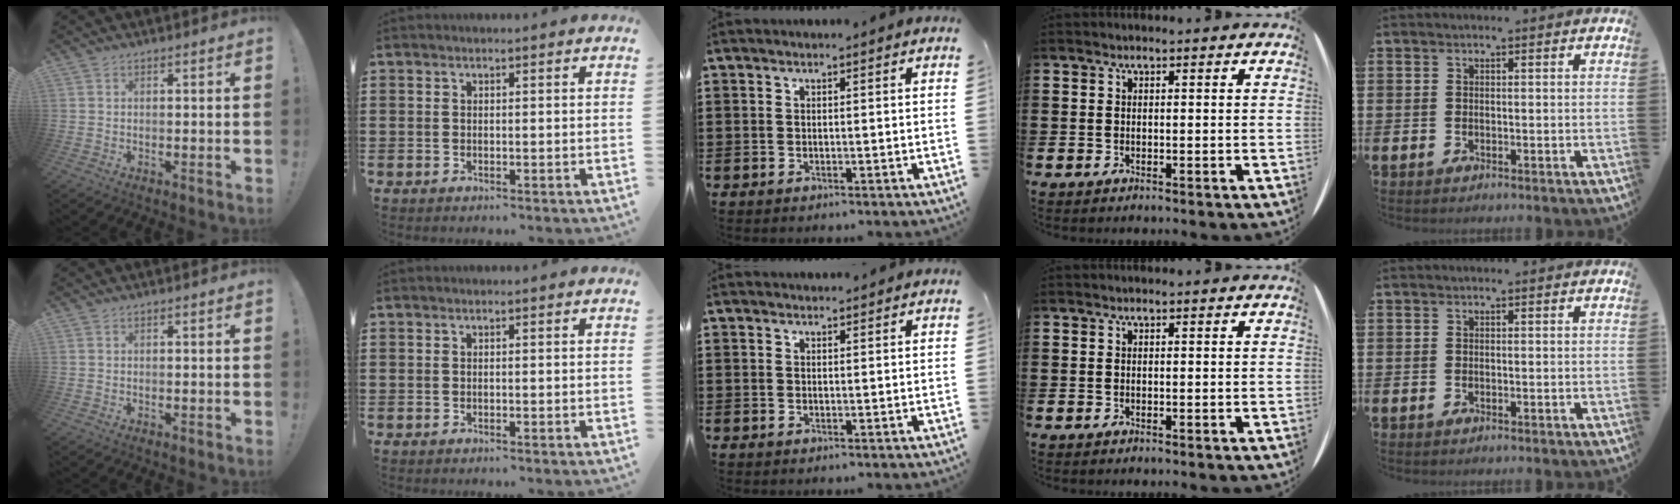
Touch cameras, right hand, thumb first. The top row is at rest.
{"middle": {"total": 1.0, "force": [0.9, 0.0, -0.1], "torque": [-0.001, -0.003, 0.019]}}